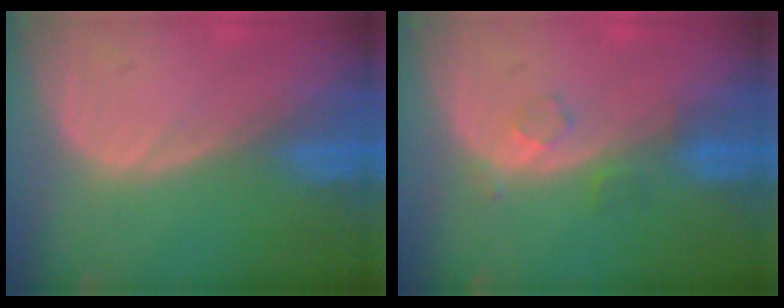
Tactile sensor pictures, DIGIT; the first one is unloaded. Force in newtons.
{"total": 2.1, "press": 2.1, "slide": 0.2}